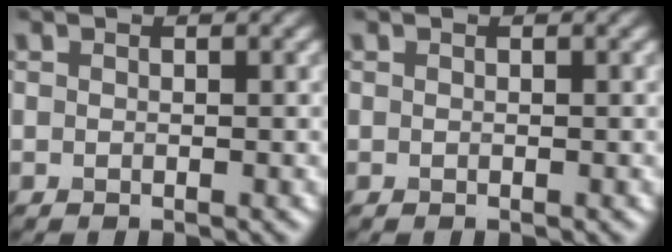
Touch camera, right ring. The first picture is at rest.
{"total": 0.0}